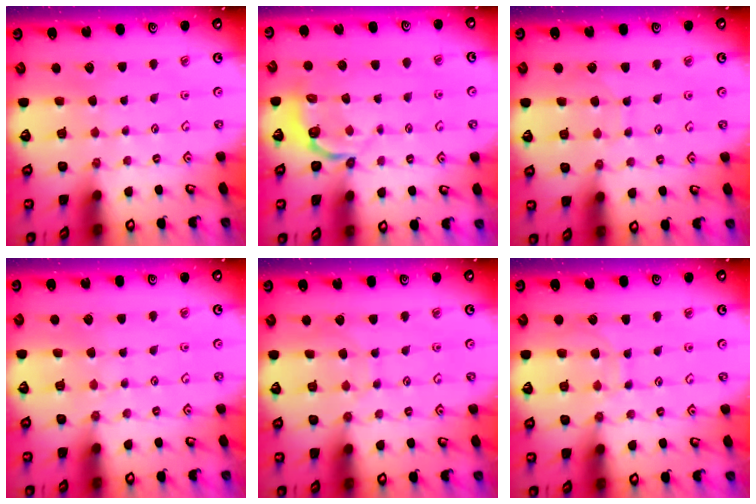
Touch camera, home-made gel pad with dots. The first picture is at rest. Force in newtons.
{"total": 3.6, "press": 2.6, "slide": 2.4}
{"total": 3.8, "press": 3.7, "slide": 0.4}
{"total": 2.9, "press": 2.9, "slide": 0.2}
{"total": 5.4, "press": 5.4, "slide": 0.5}
{"total": 8.4, "press": 8.4, "slide": 0.7}